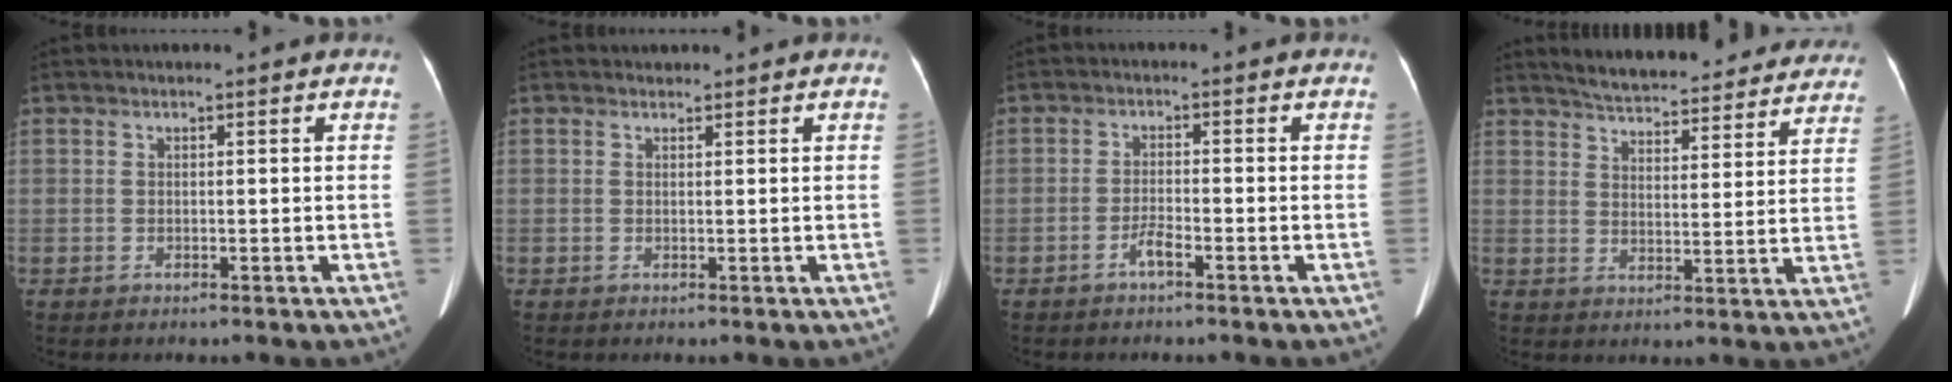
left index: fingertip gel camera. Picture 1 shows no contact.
{"total": 0.9, "force": [0.7, 0.5, -0.1], "torque": [0.001, 0.009, 0.010]}
{"total": 2.0, "force": [-1.4, 0.1, 1.4], "torque": [-0.030, 0.000, -0.027]}
{"total": 24.0, "force": [22.1, 5.3, 7.7], "torque": [-0.109, -0.020, 0.273]}